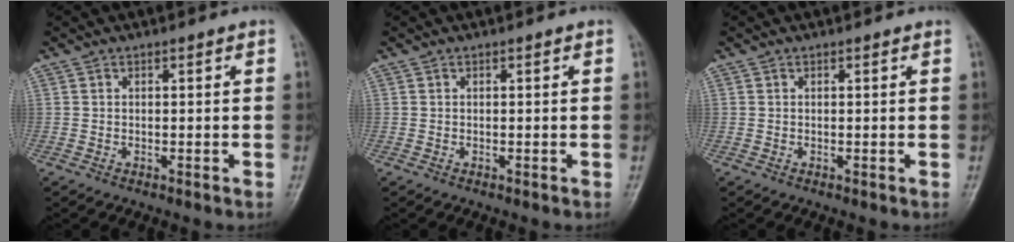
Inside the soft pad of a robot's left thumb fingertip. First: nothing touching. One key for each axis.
{"total": 0.0}
{"total": 0.7, "fx": 0.6, "fy": 0.1, "fz": 0.1, "tx": -0.006, "ty": 0.000, "tz": 0.006}